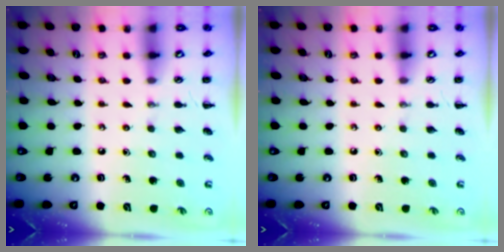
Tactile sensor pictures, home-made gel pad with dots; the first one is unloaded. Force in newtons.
{"total": 0.0}